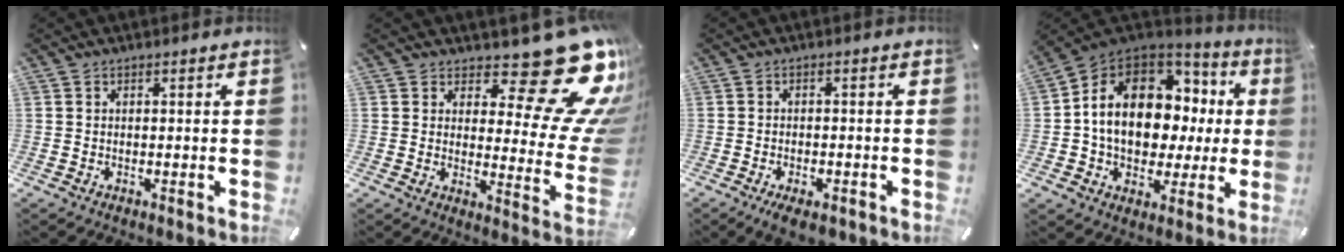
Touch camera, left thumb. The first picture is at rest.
{"total": 21.2, "force": [13.2, 7.2, 14.9], "torque": [-0.175, -0.108, 0.211]}
{"total": 3.6, "force": [-2.5, 1.4, 2.2], "torque": [-0.040, 0.010, -0.044]}
{"total": 15.4, "force": [1.9, 11.8, 9.8], "torque": [-0.176, -0.010, 0.036]}